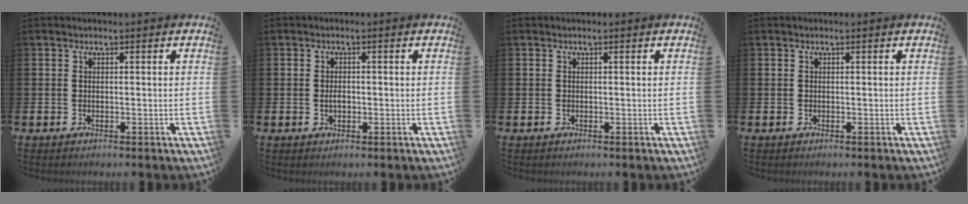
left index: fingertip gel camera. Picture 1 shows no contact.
{"total": 1.4, "force": [-0.1, 0.9, 1.1], "torque": [-0.019, 0.005, -0.005]}
{"total": 0.0}
{"total": 0.0}